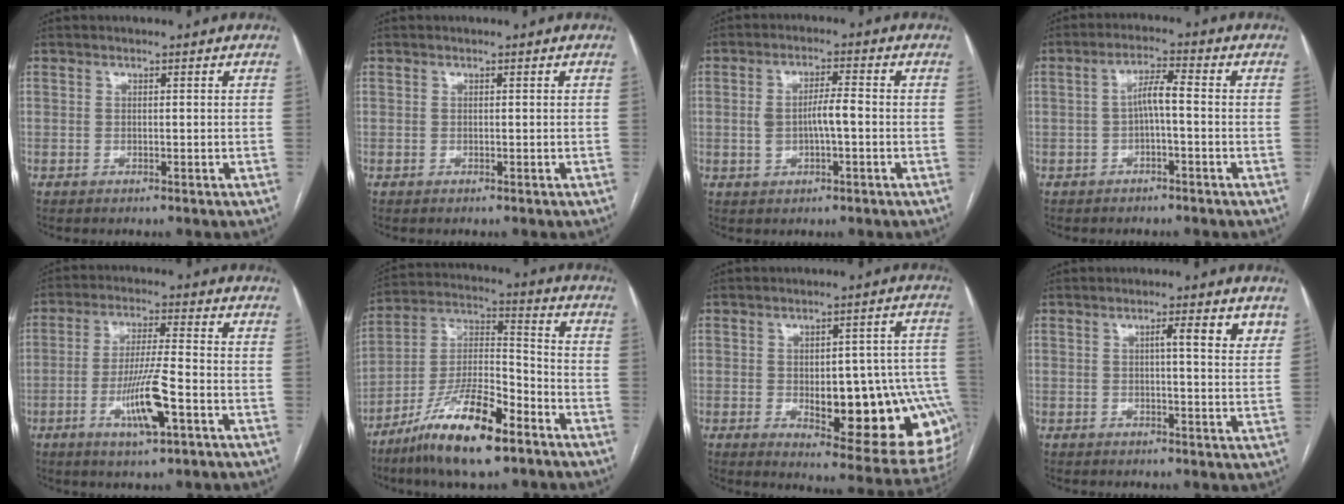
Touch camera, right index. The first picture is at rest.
{"total": 0.0}
{"total": 4.7, "force": [-0.4, 1.3, 4.5], "torque": [-0.091, 0.012, -0.003]}
{"total": 4.0, "force": [-0.6, 0.6, 3.9], "torque": [-0.070, 0.016, -0.007]}
{"total": 9.2, "force": [-3.6, 0.7, 8.4], "torque": [-0.160, -0.008, -0.063]}
{"total": 16.5, "force": [-10.3, 3.6, 12.4], "torque": [-0.242, -0.007, -0.184]}
{"total": 20.6, "force": [-4.8, 7.2, 18.7], "torque": [-0.144, 0.025, -0.038]}
{"total": 4.9, "force": [2.2, 0.5, 4.4], "torque": [-0.056, 0.001, 0.027]}